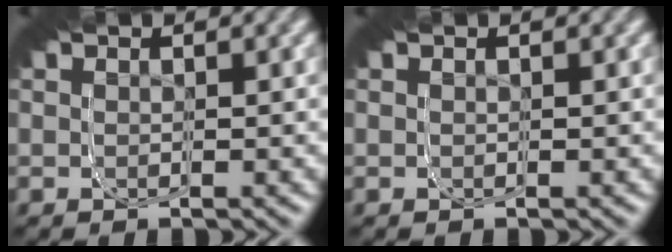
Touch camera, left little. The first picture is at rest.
{"total": 0.0}